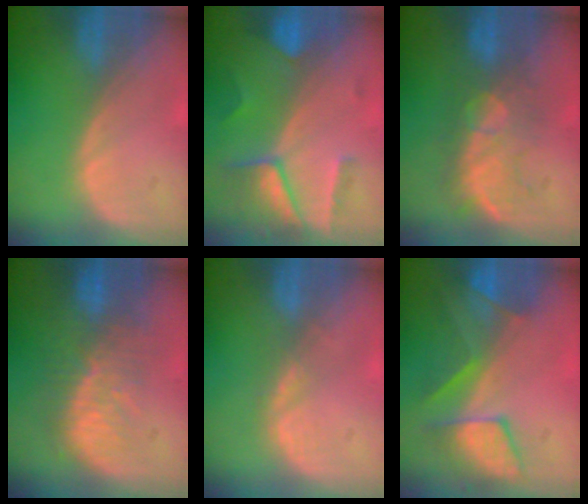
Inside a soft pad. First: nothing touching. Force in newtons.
{"total": 7.5, "press": 6.6, "slide": 3.4}
{"total": 7.7, "press": 7.5, "slide": 1.3}
{"total": 10.1, "press": 8.5, "slide": 5.5}
{"total": 2.3, "press": 1.8, "slide": 1.5}
{"total": 8.1, "press": 7.9, "slide": 1.8}